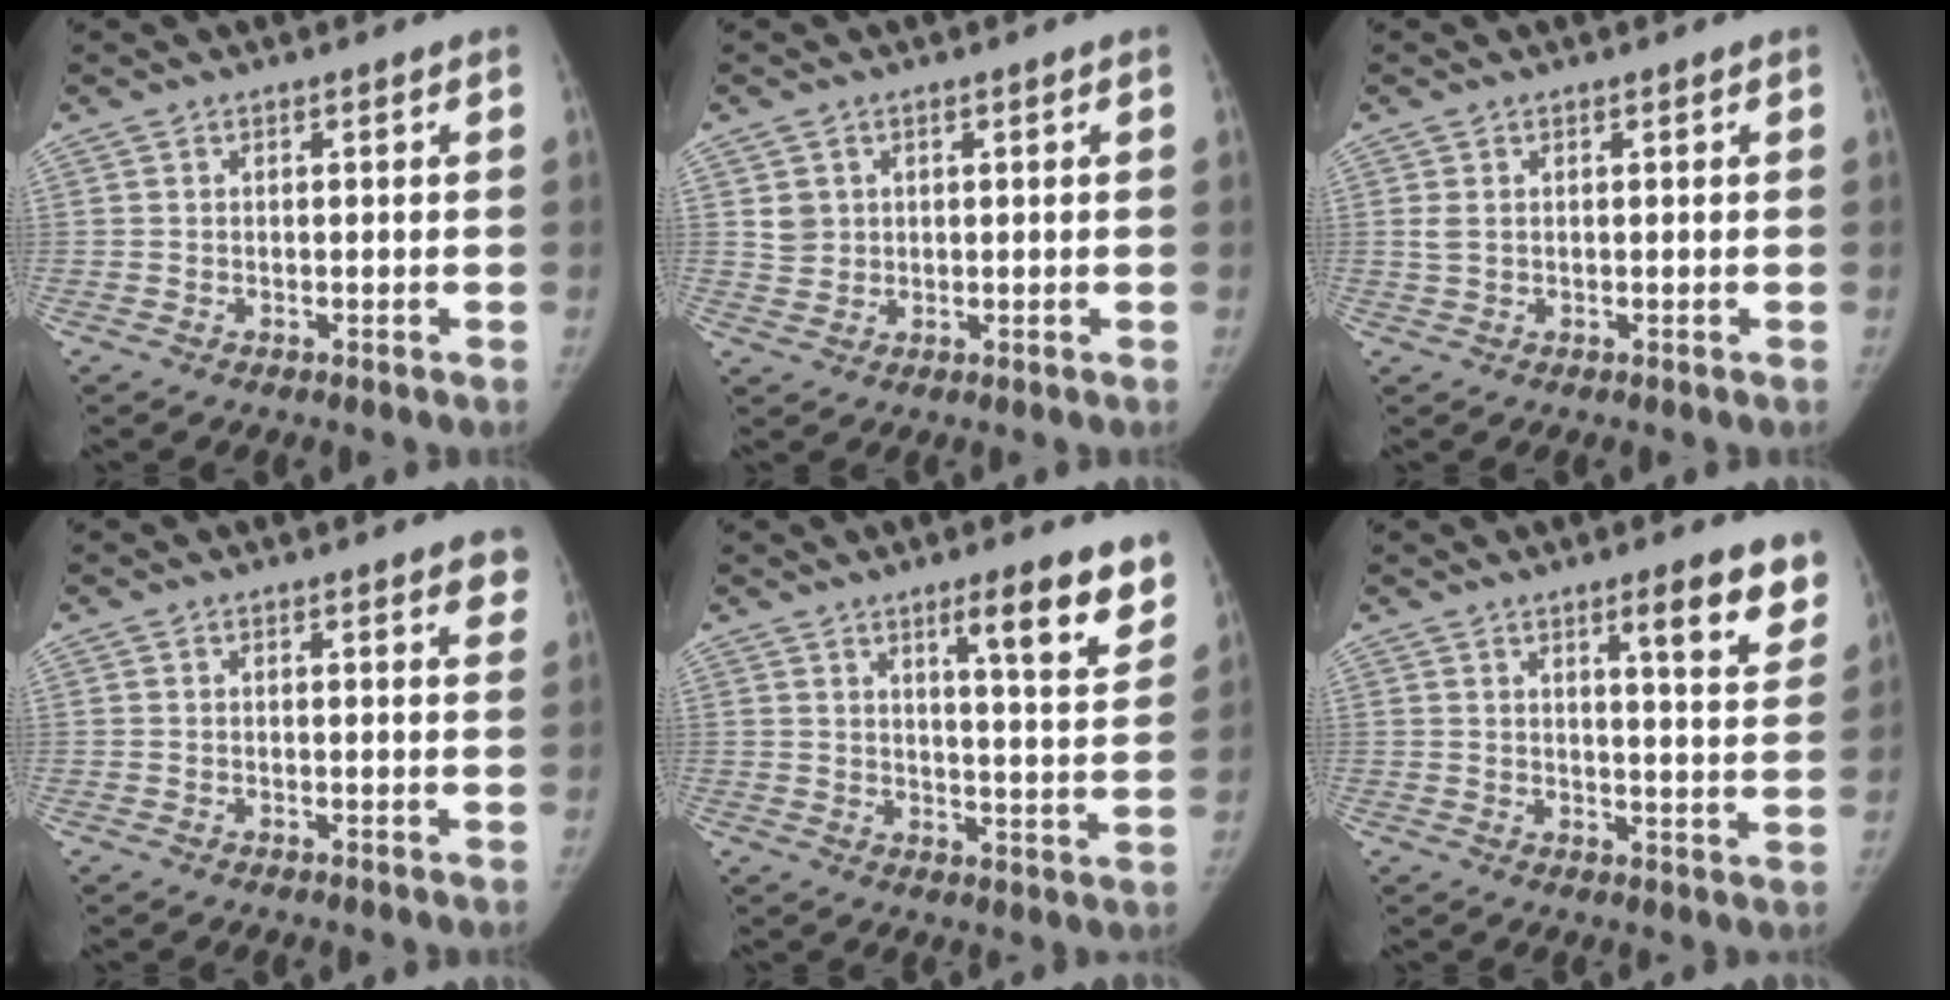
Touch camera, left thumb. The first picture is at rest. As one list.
[{"total": 3.1, "force": [1.0, 2.8, 0.8], "torque": [-0.003, -0.007, 0.024]}, {"total": 1.5, "force": [0.3, 1.0, 1.1], "torque": [-0.031, 0.002, 0.010]}, {"total": 2.9, "force": [2.1, 0.8, 1.8], "torque": [-0.004, -0.006, 0.018]}, {"total": 11.6, "force": [7.5, 1.8, 8.7], "torque": [-0.093, -0.047, 0.105]}, {"total": 10.1, "force": [6.5, 1.8, 7.5], "torque": [-0.071, -0.038, 0.086]}]